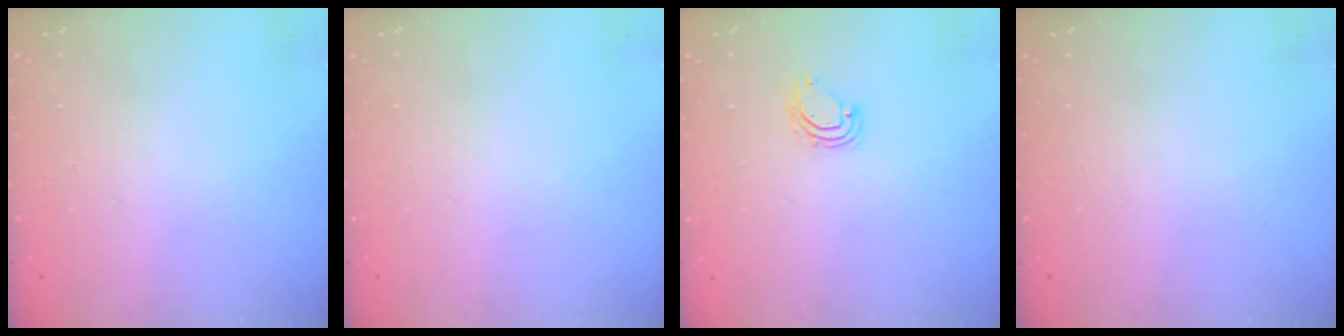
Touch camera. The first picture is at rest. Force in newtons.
{"total": 0.0}
{"total": 4.9, "press": 4.9, "slide": 0.4}
{"total": 0.0}